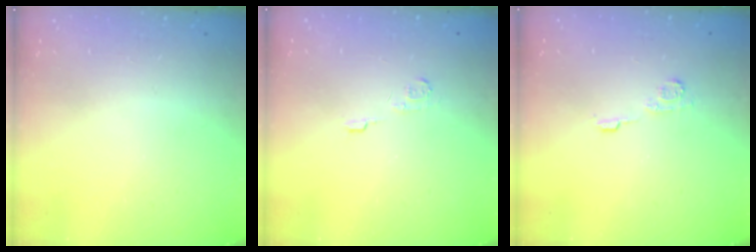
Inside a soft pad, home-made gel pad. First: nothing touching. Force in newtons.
{"total": 3.8, "press": 3.8, "slide": 0.5}
{"total": 5.6, "press": 5.6, "slide": 0.7}